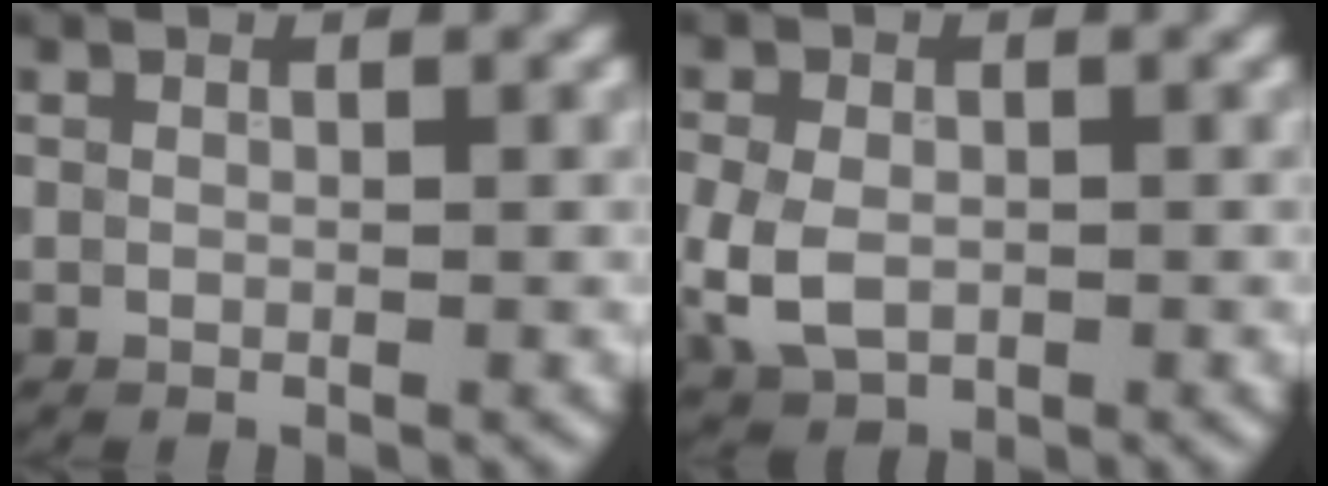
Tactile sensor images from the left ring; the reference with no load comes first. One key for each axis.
{"total": 4.5, "fx": -0.8, "fy": 3.3, "fz": 3.0, "tx": -0.075, "ty": -0.009, "tz": -0.017}